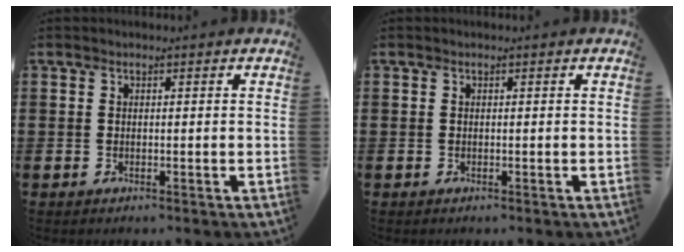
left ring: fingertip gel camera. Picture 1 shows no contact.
{"total": 0.0}